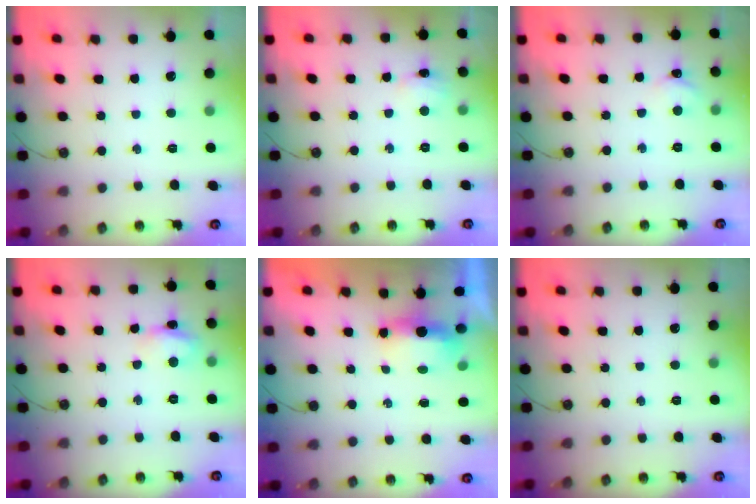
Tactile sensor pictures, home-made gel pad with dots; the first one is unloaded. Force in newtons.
{"total": 3.1, "press": 3.1, "slide": 0.5}
{"total": 1.7, "press": 1.7, "slide": 0.2}
{"total": 5.5, "press": 5.5, "slide": 0.5}
{"total": 5.1, "press": 4.9, "slide": 1.3}
{"total": 0.0}